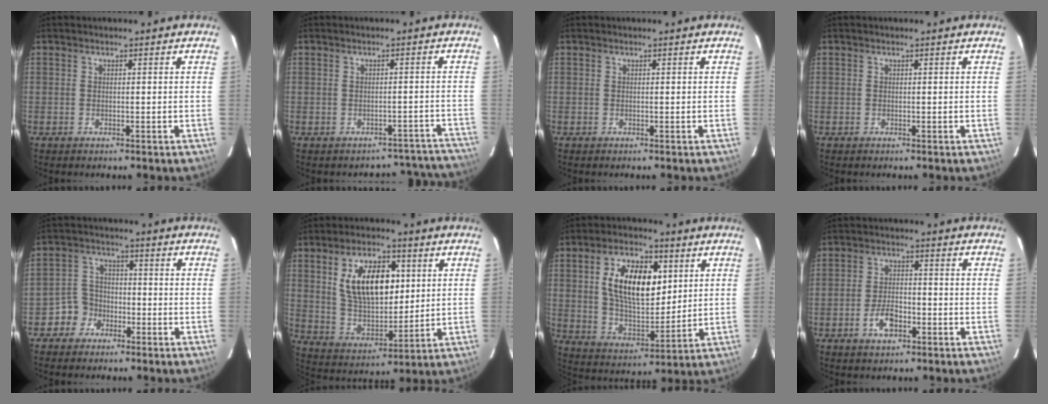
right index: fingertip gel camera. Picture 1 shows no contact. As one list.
[{"total": 11.3, "force": [-10.6, 3.7, 0.2], "torque": [0.029, 0.052, -0.107]}, {"total": 0.0}, {"total": 0.0}, {"total": 5.4, "force": [-3.2, 4.2, 0.4], "torque": [-0.013, 0.026, -0.062]}, {"total": 15.3, "force": [4.4, 8.2, 12.1], "torque": [-0.215, 0.011, 0.092]}, {"total": 15.4, "force": [4.4, 8.1, 12.3], "torque": [-0.216, 0.014, 0.086]}, {"total": 5.4, "force": [-2.8, 2.8, 3.7], "torque": [-0.079, 0.003, -0.046]}]